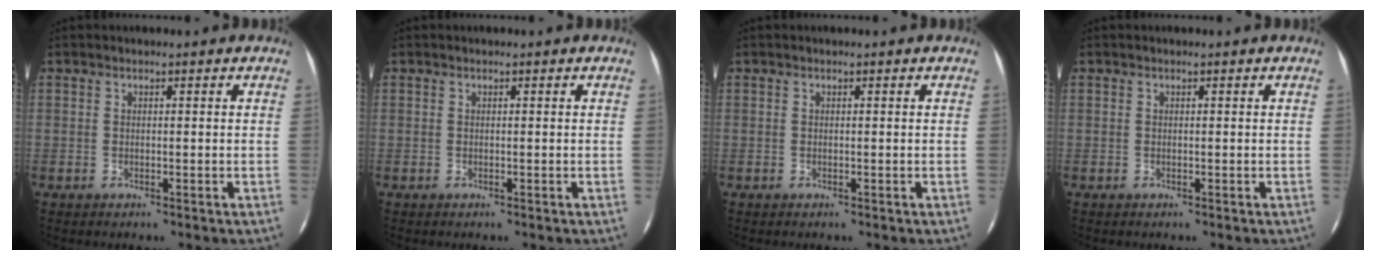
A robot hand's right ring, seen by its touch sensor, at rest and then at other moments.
{"total": 0.0}
{"total": 0.0}
{"total": 0.0}